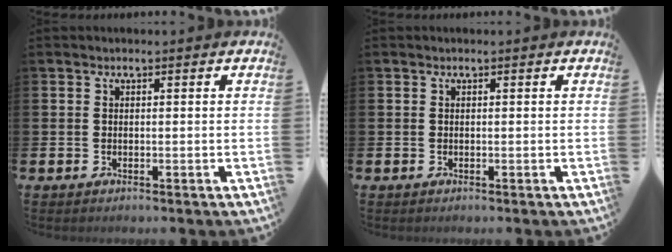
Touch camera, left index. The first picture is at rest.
{"total": 0.0}